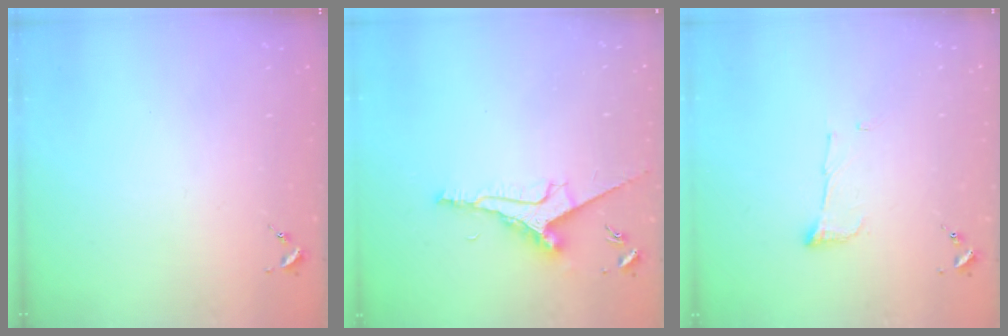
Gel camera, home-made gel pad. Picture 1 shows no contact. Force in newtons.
{"total": 9.5, "press": 9.5, "slide": 0.9}
{"total": 6.1, "press": 6.1, "slide": 0.8}